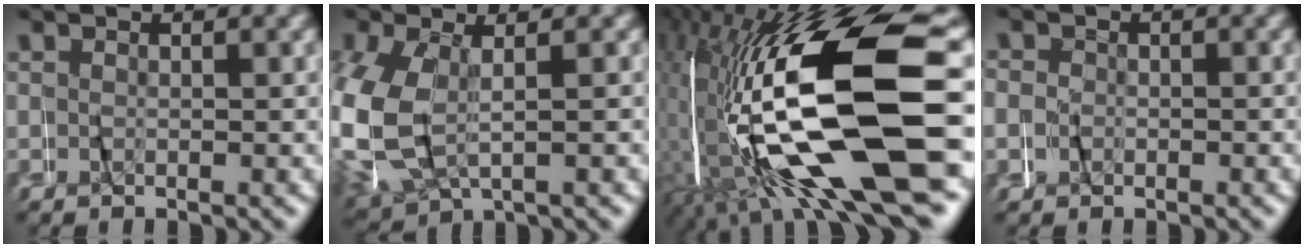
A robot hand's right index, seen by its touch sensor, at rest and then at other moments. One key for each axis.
{"total": 7.3, "fx": -0.3, "fy": 5.9, "fz": 4.3, "tx": -0.144, "ty": -0.016, "tz": 0.001}
{"total": 20.4, "fx": -3.6, "fy": 8.9, "fz": 18.0, "tx": -0.335, "ty": -0.024, "tz": -0.026}
{"total": 2.5, "fx": -0.1, "fy": 2.5, "fz": 0.4, "tx": -0.020, "ty": 0.004, "tz": -0.010}